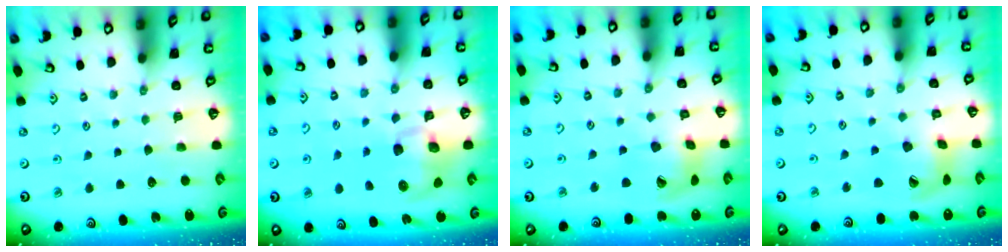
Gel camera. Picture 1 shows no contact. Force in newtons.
{"total": 9.9, "press": 9.8, "slide": 1.3}
{"total": 13.8, "press": 13.6, "slide": 2.2}
{"total": 14.2, "press": 14.0, "slide": 2.0}